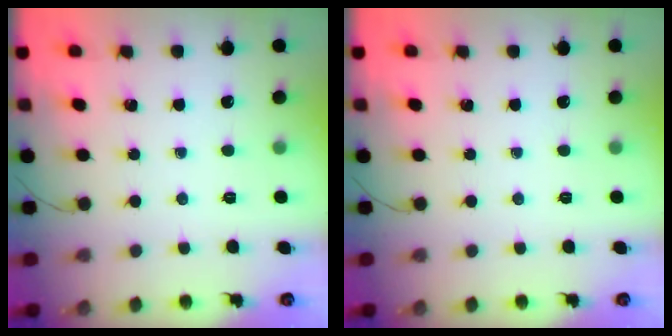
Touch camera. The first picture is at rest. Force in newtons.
{"total": 0.0}